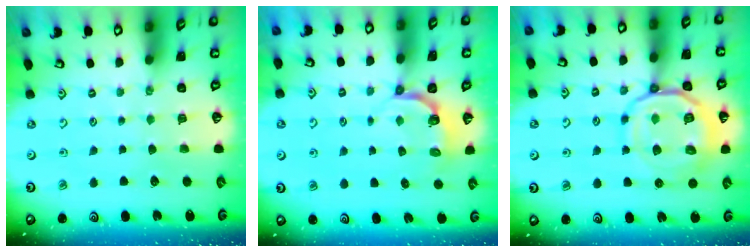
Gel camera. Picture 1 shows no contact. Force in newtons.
{"total": 4.8, "press": 3.7, "slide": 3.0}
{"total": 16.7, "press": 16.6, "slide": 1.9}